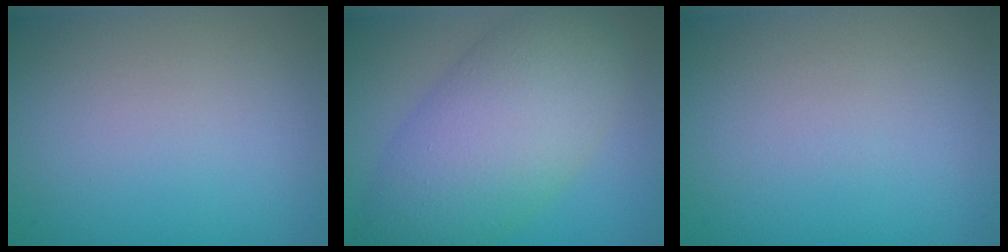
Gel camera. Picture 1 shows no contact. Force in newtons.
{"total": 9.4, "press": 9.3, "slide": 0.5}
{"total": 0.0}